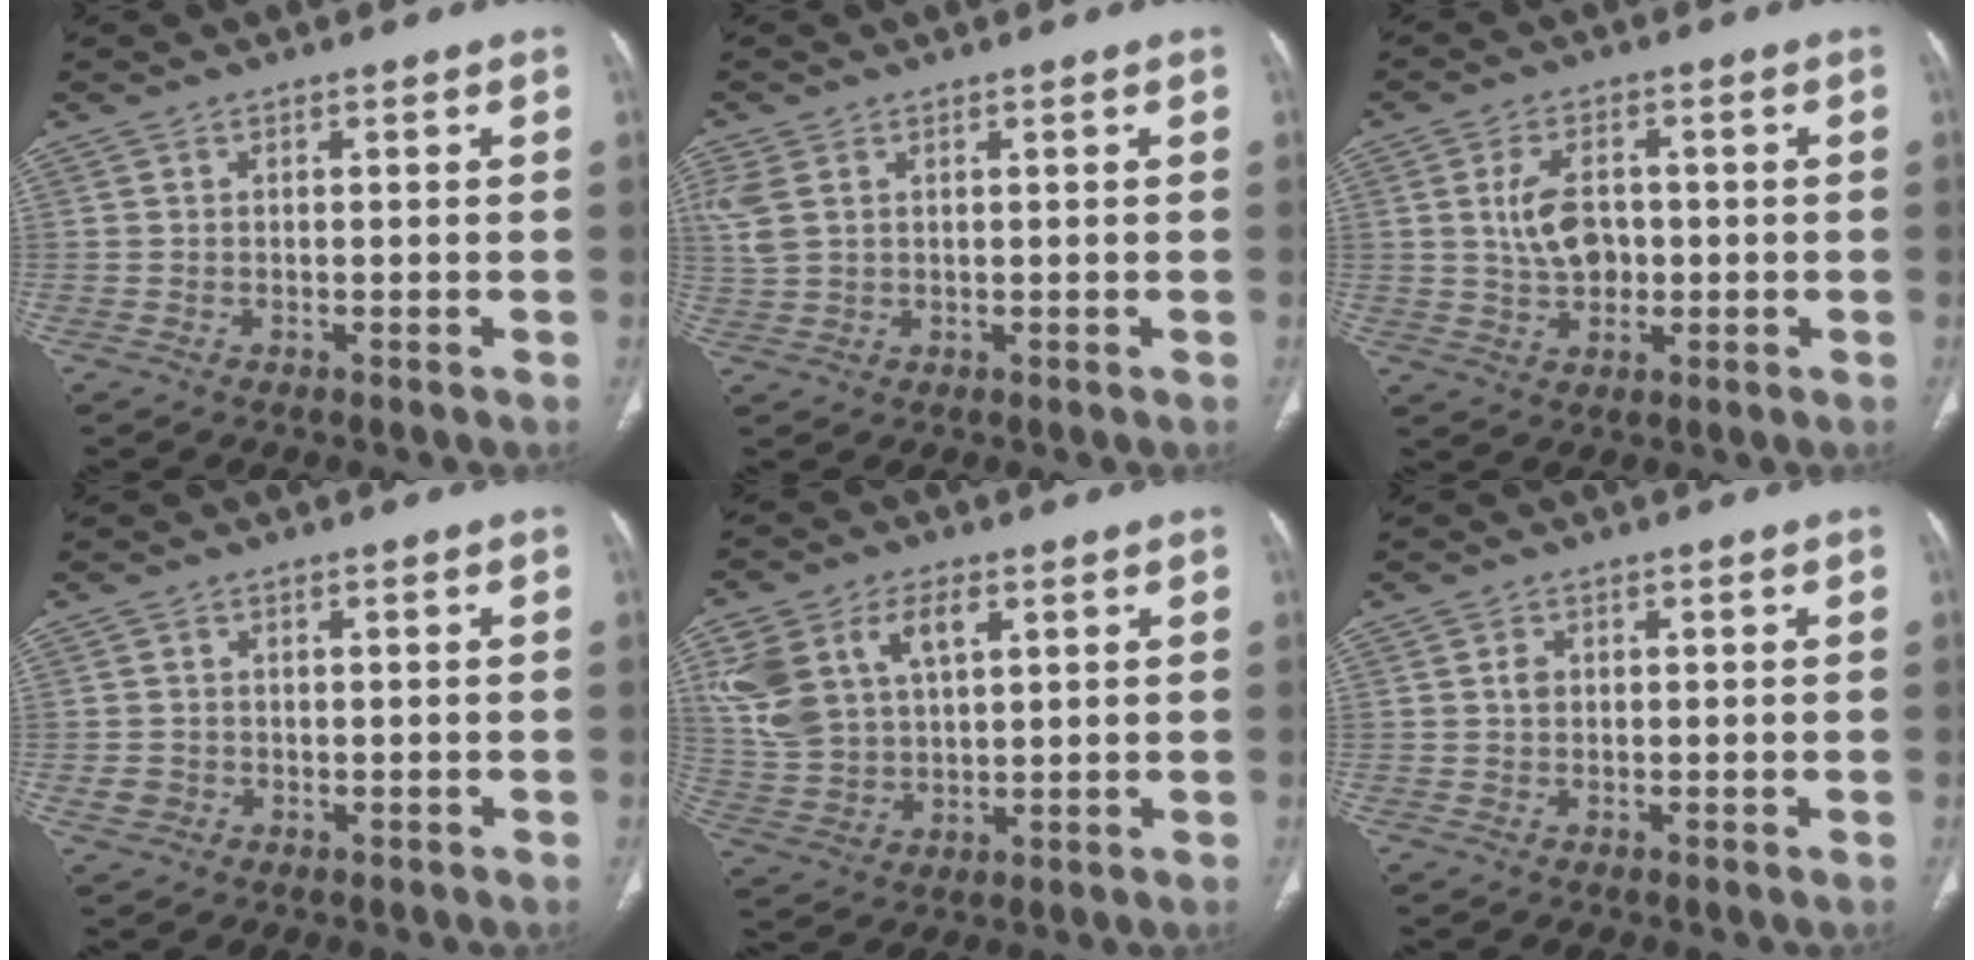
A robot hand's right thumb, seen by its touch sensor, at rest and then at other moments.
{"total": 5.2, "force": [1.9, 3.3, 3.5], "torque": [-0.101, 0.007, 0.048]}
{"total": 7.3, "force": [0.4, 4.9, 5.4], "torque": [-0.089, 0.004, 0.013]}
{"total": 2.2, "force": [-0.4, 2.0, 0.8], "torque": [-0.009, 0.007, -0.005]}
{"total": 14.7, "force": [5.6, 8.9, 10.3], "torque": [-0.207, -0.003, 0.119]}
{"total": 1.3, "force": [0.2, 1.1, 0.8], "torque": [-0.011, 0.004, 0.003]}